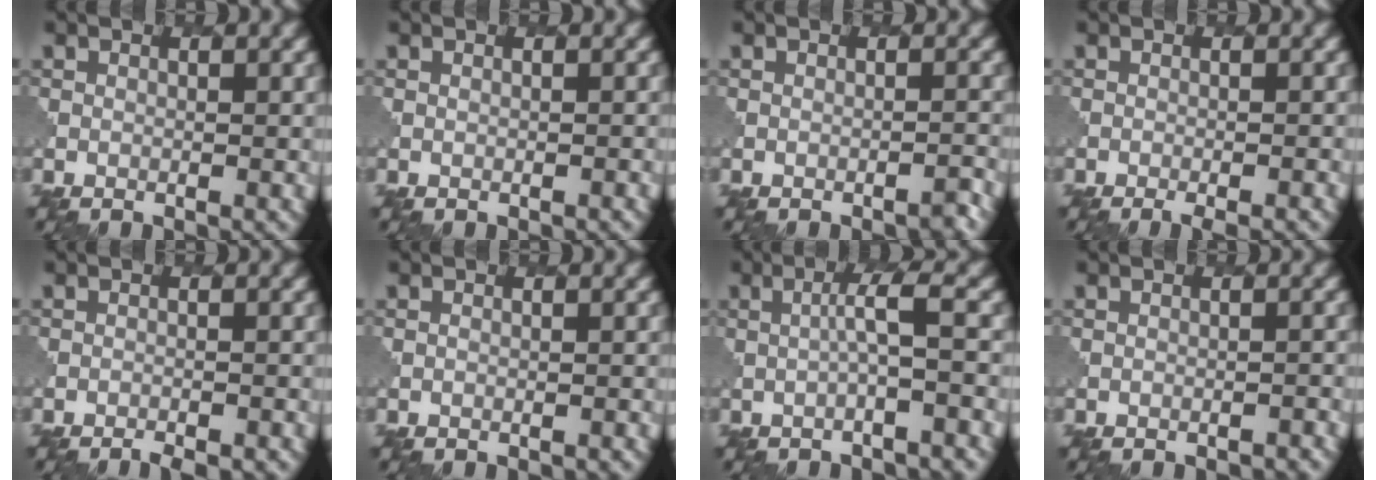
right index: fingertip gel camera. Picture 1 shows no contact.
{"total": 0.0}
{"total": 1.5, "force": [-1.2, 0.3, 0.7], "torque": [0.002, 0.004, -0.021]}
{"total": 2.2, "force": [-1.6, 0.5, 1.5], "torque": [-0.008, 0.004, -0.021]}
{"total": 1.9, "force": [-1.7, 0.4, 0.7], "torque": [-0.005, 0.001, -0.026]}
{"total": 0.7, "force": [-0.7, 0.1, 0.2], "torque": [0.004, 0.000, -0.009]}
{"total": 2.7, "force": [0.0, 0.3, 2.7], "torque": [-0.044, 0.010, -0.004]}
{"total": 1.8, "force": [-1.7, 0.4, 0.5], "torque": [0.002, 0.007, -0.019]}